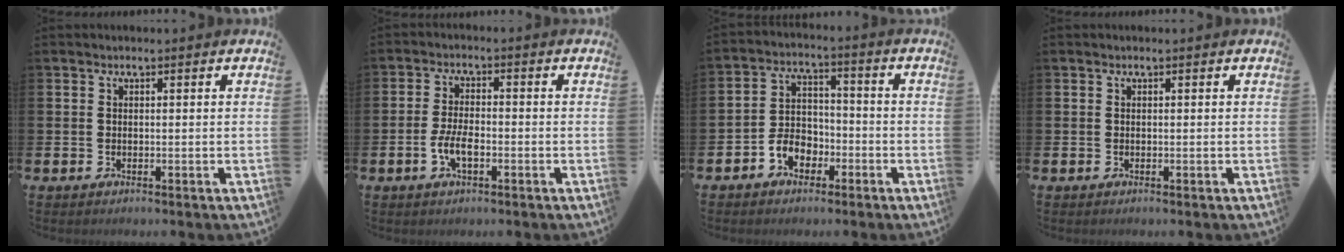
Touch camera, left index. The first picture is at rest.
{"total": 3.9, "force": [-1.2, 1.7, 3.3], "torque": [-0.064, 0.003, -0.023]}
{"total": 4.6, "force": [-2.4, 3.4, 1.8], "torque": [-0.038, 0.007, -0.049]}
{"total": 0.0}